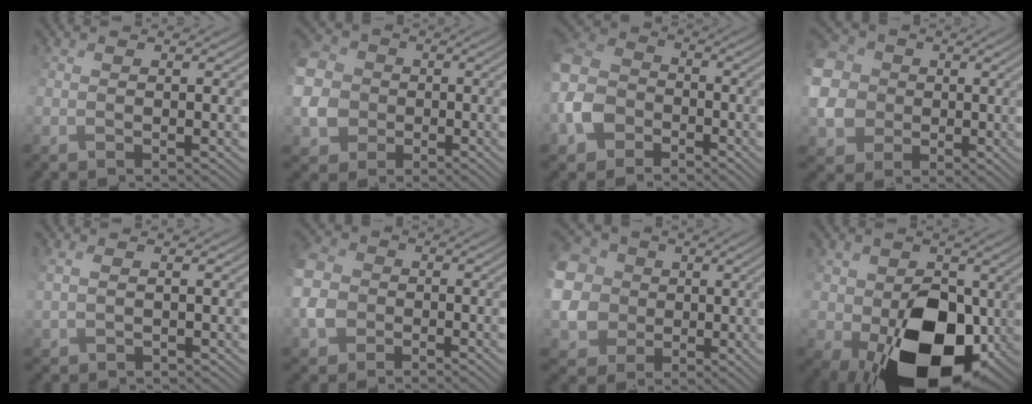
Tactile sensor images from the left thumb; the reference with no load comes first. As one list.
[{"total": 8.1, "force": [-0.6, 7.4, 3.2], "torque": [-0.118, -0.010, -0.020]}, {"total": 7.6, "force": [-3.2, 5.9, 3.5], "torque": [-0.107, -0.001, -0.084]}, {"total": 12.8, "force": [1.8, 11.7, 4.9], "torque": [-0.185, 0.001, 0.020]}, {"total": 1.1, "force": [1.1, 0.4, 0.0], "torque": [-0.006, 0.007, 0.025]}, {"total": 5.2, "force": [-1.2, 4.5, 2.2], "torque": [-0.072, 0.005, -0.042]}, {"total": 16.0, "force": [3.1, 14.6, 5.8], "torque": [-0.225, 0.017, 0.034]}, {"total": 14.3, "force": [-0.9, 10.4, 9.8], "torque": [-0.161, -0.041, 0.007]}]